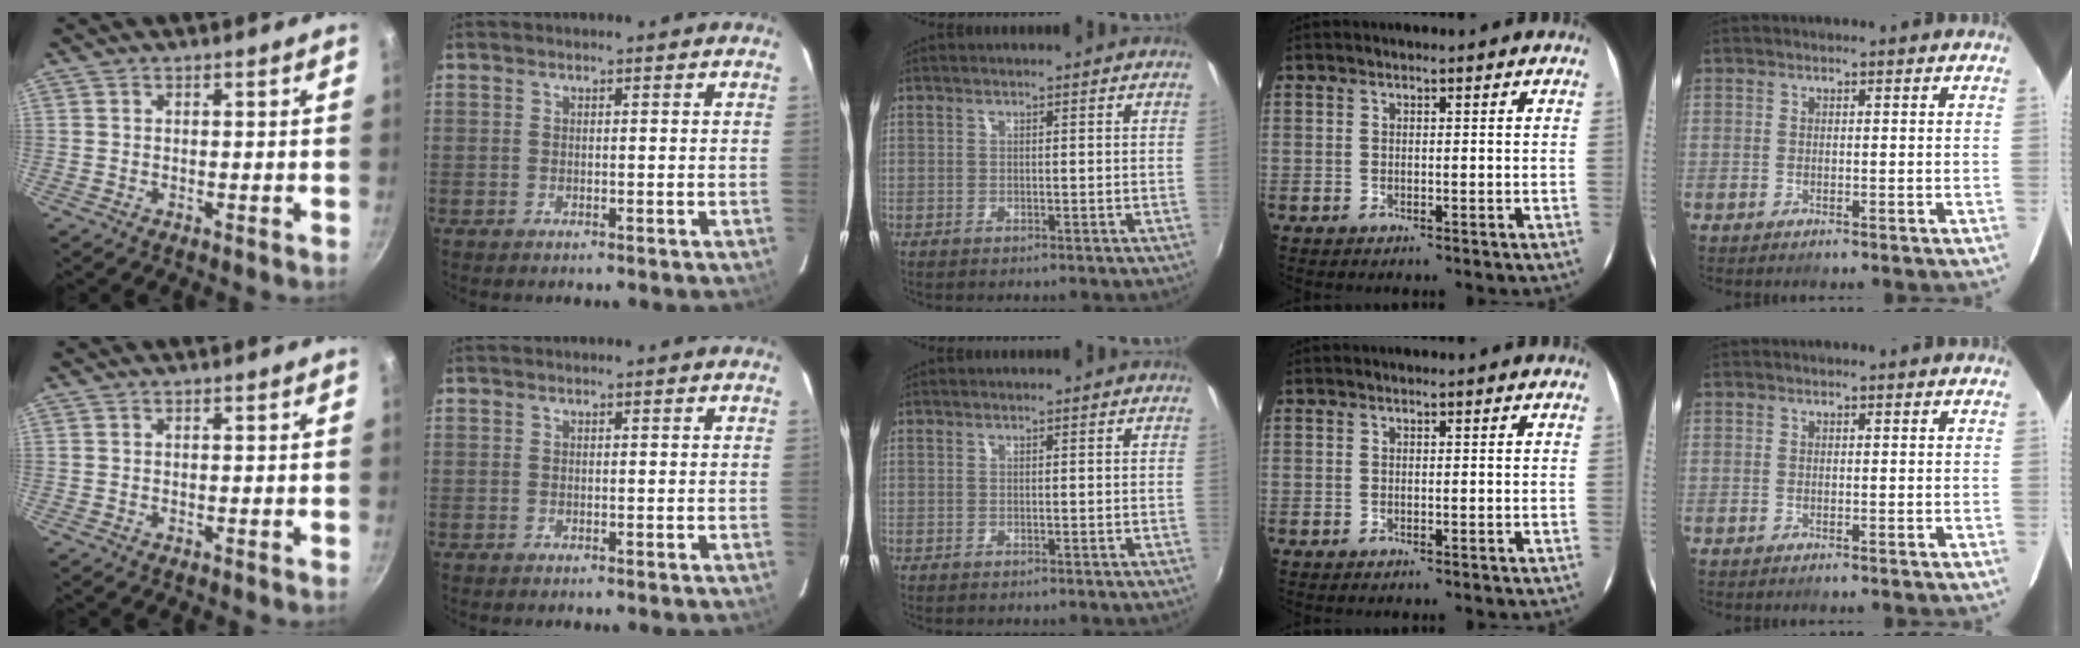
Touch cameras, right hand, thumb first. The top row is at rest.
{}